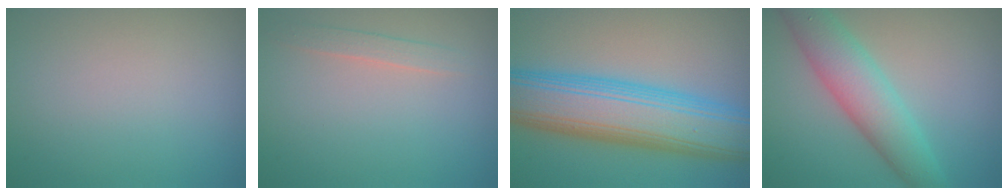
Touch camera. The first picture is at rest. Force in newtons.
{"total": 1.3, "press": 1.3, "slide": 0.1}
{"total": 11.2, "press": 11.2, "slide": 0.4}
{"total": 5.7, "press": 5.7, "slide": 0.1}